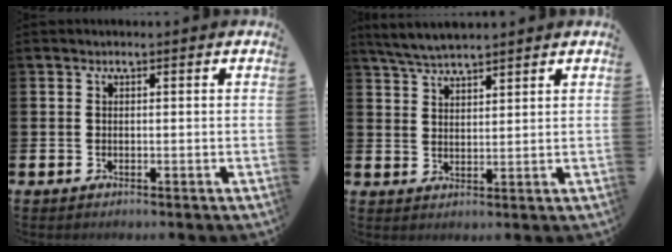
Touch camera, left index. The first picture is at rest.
{"total": 4.7, "force": [4.5, 0.4, 1.2], "torque": [-0.040, -0.012, 0.085]}